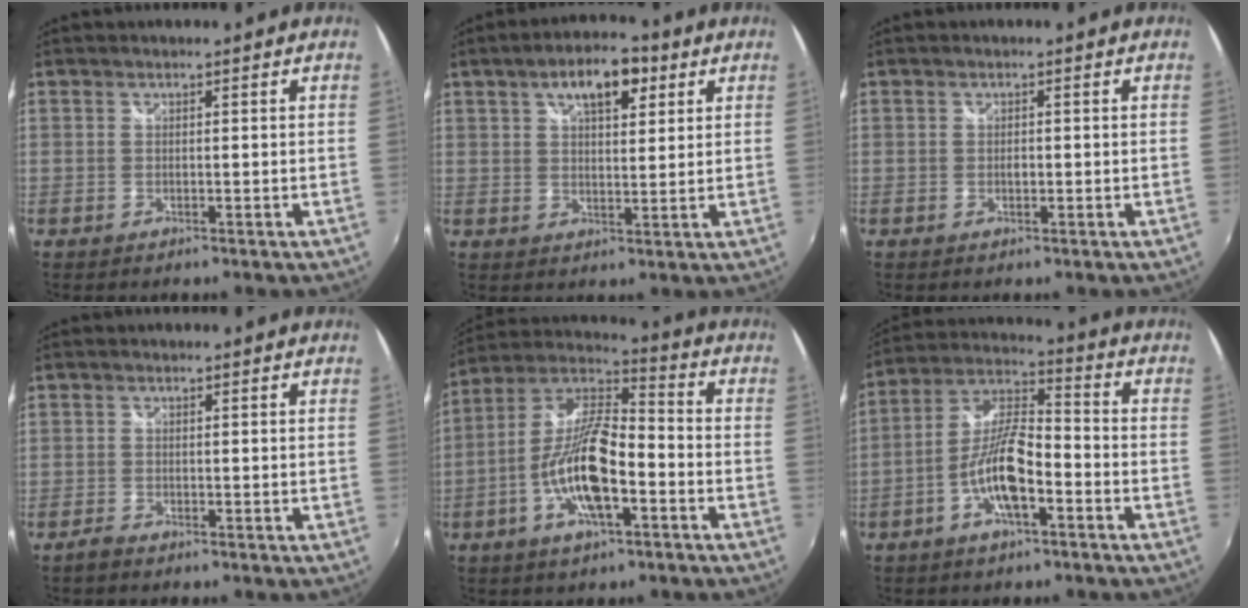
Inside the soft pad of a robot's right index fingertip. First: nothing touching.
{"total": 8.8, "force": [4.3, 3.8, 6.7], "torque": [-0.107, 0.024, 0.070]}
{"total": 0.9, "force": [-0.3, 0.6, 0.6], "torque": [-0.010, 0.000, -0.005]}
{"total": 1.4, "force": [-1.2, 0.5, 0.4], "torque": [-0.010, -0.004, -0.026]}
{"total": 14.6, "force": [-5.2, 4.6, 12.9], "torque": [-0.258, 0.001, -0.099]}
{"total": 10.8, "force": [-4.6, 3.1, 9.3], "torque": [-0.197, 0.010, -0.086]}